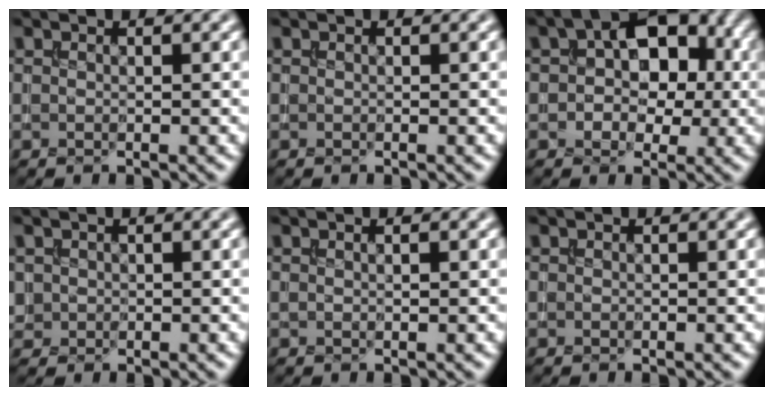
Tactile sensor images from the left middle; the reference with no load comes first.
{"total": 0.0}
{"total": 7.6, "force": [1.1, 4.8, 5.7], "torque": [-0.068, 0.015, 0.010]}
{"total": 0.8, "force": [0.1, 0.8, 0.0], "torque": [0.002, -0.004, 0.011]}
{"total": 0.9, "force": [0.4, 0.3, 0.7], "torque": [-0.003, -0.007, 0.006]}
{"total": 0.0}